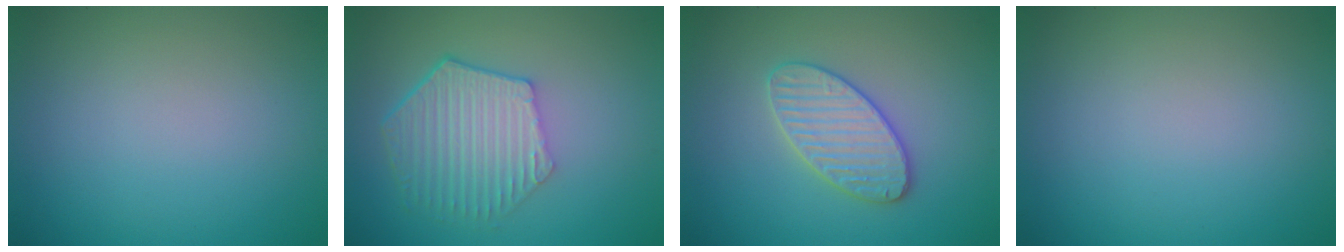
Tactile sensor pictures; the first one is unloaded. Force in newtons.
{"total": 5.8, "press": 4.4, "slide": 3.7}
{"total": 3.5, "press": 3.5, "slide": 0.6}
{"total": 0.0}